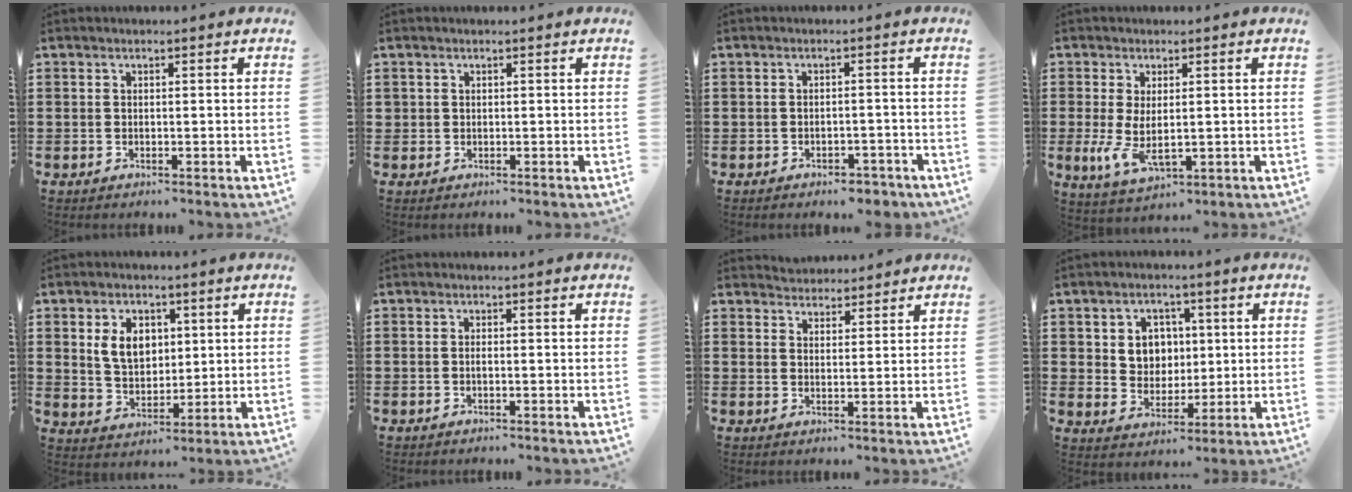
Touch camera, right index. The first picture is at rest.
{"total": 0.7, "force": [0.3, 0.6, 0.1], "torque": [-0.003, 0.003, 0.005]}
{"total": 2.4, "force": [-2.4, 0.5, 0.3], "torque": [-0.012, -0.001, -0.050]}
{"total": 5.7, "force": [0.1, 2.5, 5.1], "torque": [-0.122, -0.009, -0.001]}
{"total": 6.2, "force": [1.7, 4.4, 4.0], "torque": [-0.093, 0.008, 0.025]}
{"total": 0.5, "force": [-0.2, 0.1, 0.5], "torque": [-0.009, -0.003, -0.002]}
{"total": 2.6, "force": [2.5, 0.4, -0.6], "torque": [0.003, -0.002, 0.051]}
{"total": 5.4, "force": [1.2, 4.9, 2.1], "torque": [-0.047, 0.009, 0.017]}